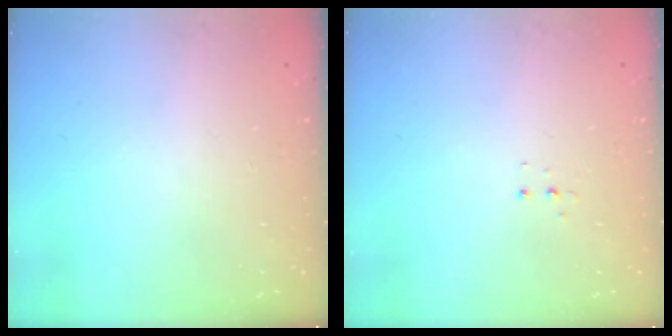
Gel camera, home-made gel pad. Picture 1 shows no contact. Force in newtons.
{"total": 3.3, "press": 3.2, "slide": 0.6}